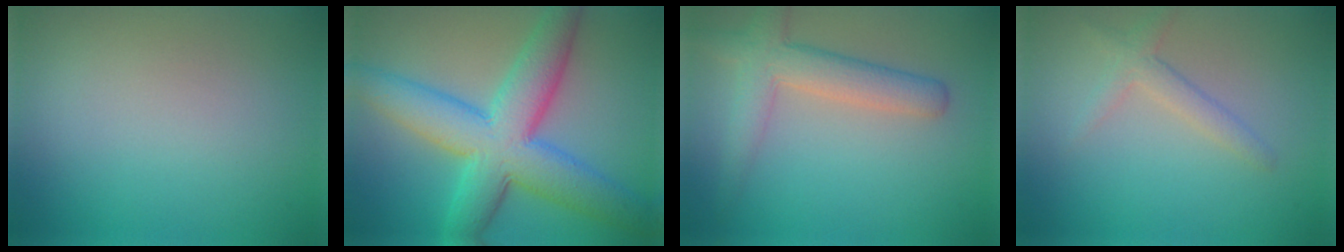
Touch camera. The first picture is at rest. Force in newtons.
{"total": 9.5, "press": 9.5, "slide": 0.1}
{"total": 4.4, "press": 4.4, "slide": 0.3}
{"total": 2.0, "press": 2.0, "slide": 0.1}